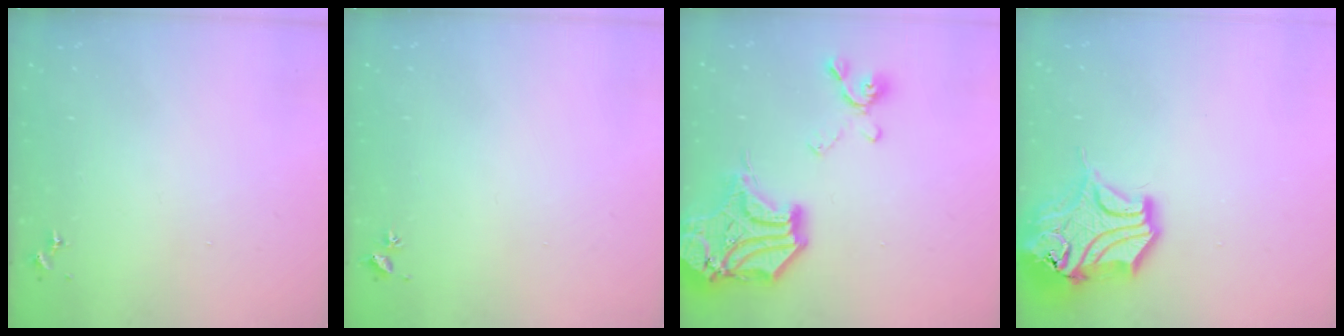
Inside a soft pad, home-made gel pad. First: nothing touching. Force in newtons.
{"total": 2.0, "press": 2.0, "slide": 0.3}
{"total": 22.5, "press": 22.3, "slide": 2.7}
{"total": 16.7, "press": 16.5, "slide": 2.5}